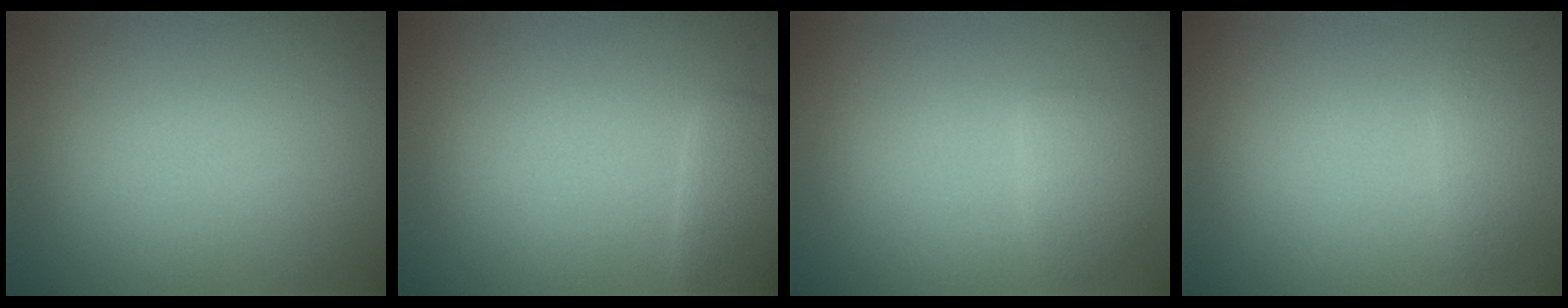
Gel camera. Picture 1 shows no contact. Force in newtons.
{"total": 2.1, "press": 2.1, "slide": 0.1}
{"total": 1.7, "press": 1.7, "slide": 0.1}
{"total": 1.1, "press": 1.1, "slide": 0.0}